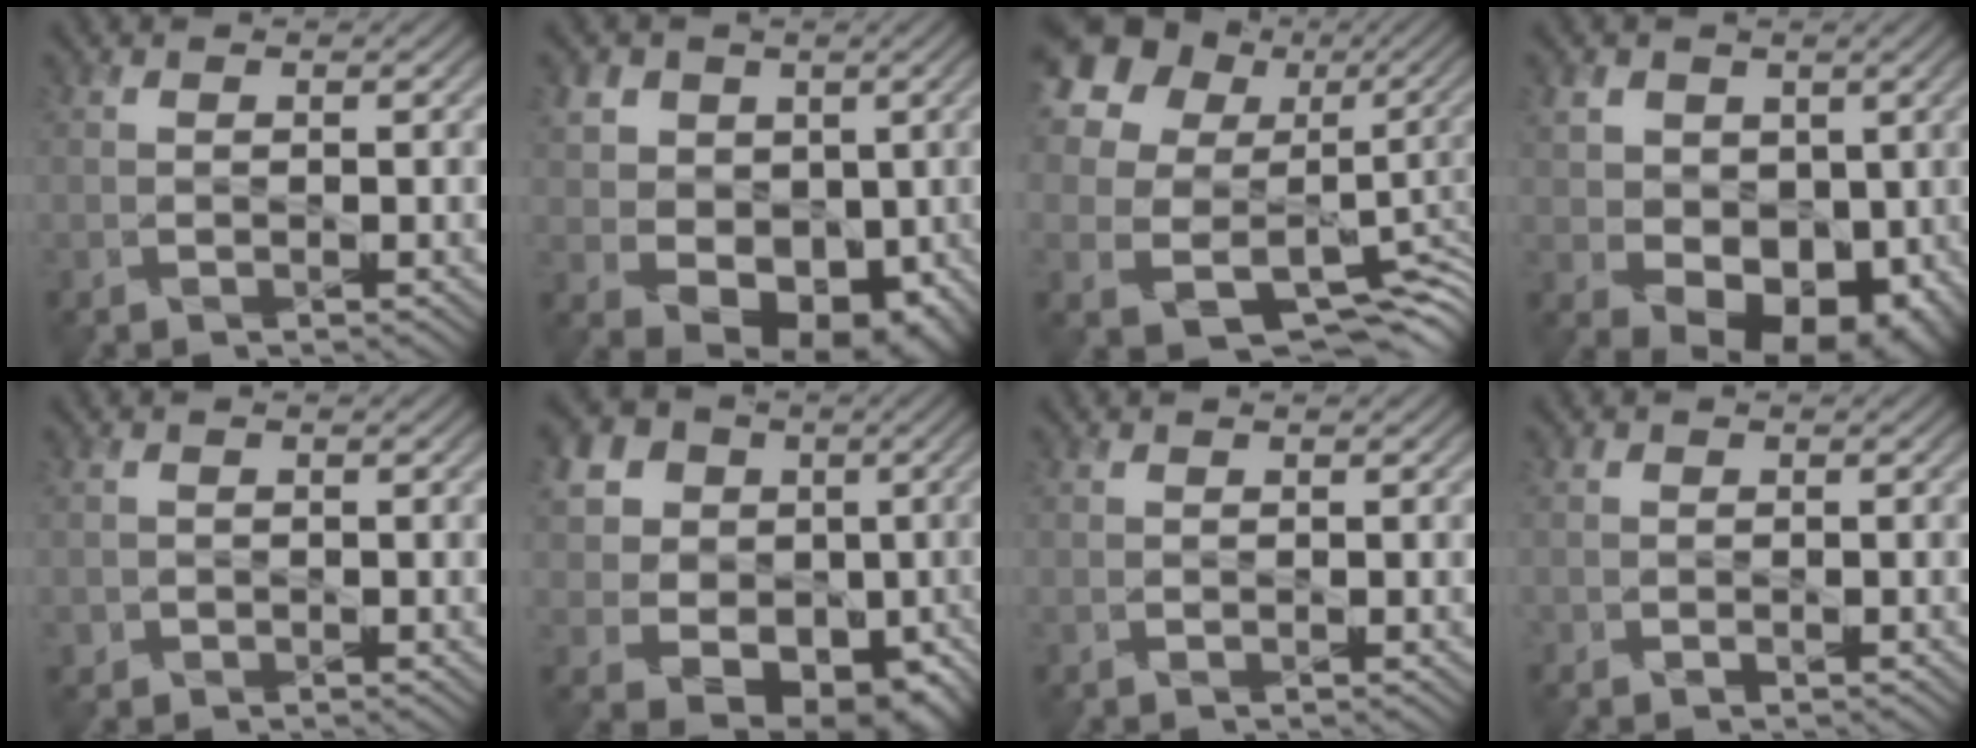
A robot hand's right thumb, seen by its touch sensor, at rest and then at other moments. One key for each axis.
{"total": 10.7, "fx": 1.0, "fy": 8.9, "fz": 5.8, "tx": -0.110, "ty": -0.007, "tz": 0.009}
{"total": 18.5, "fx": 5.0, "fy": 14.7, "fz": 10.0, "tx": -0.268, "ty": 0.014, "tz": 0.113}
{"total": 10.7, "fx": 0.3, "fy": 8.5, "fz": 6.5, "tx": -0.102, "ty": -0.024, "tz": 0.006}
{"total": 1.1, "fx": -0.6, "fy": 1.0, "fz": 0.0, "tx": 0.003, "ty": -0.006, "tz": -0.013}
{"total": 15.2, "fx": 1.6, "fy": 13.1, "fz": 7.4, "tx": -0.197, "ty": -0.012, "tz": 0.033}
{"total": 0.0}
{"total": 1.1, "fx": -0.3, "fy": 1.1, "fz": -0.1, "tx": 0.011, "ty": -0.005, "tz": -0.010}